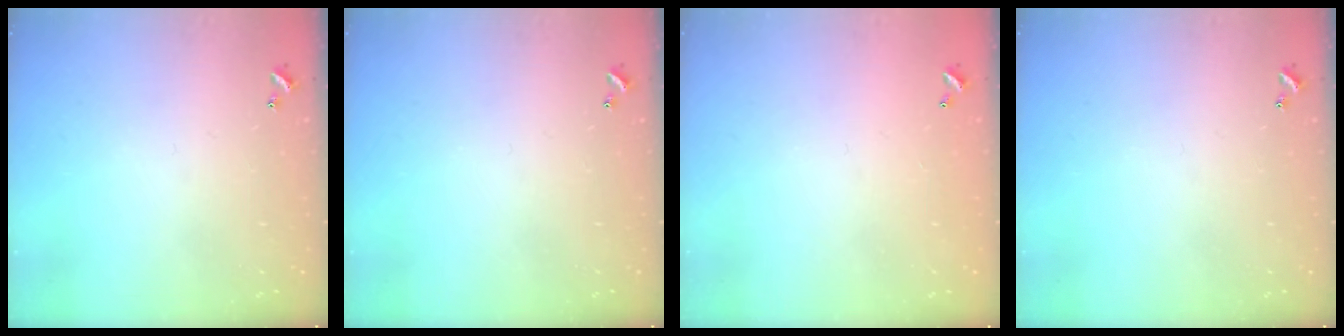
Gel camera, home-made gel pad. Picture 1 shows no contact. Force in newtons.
{"total": 0.0}
{"total": 3.0, "press": 3.0, "slide": 0.1}
{"total": 0.0}